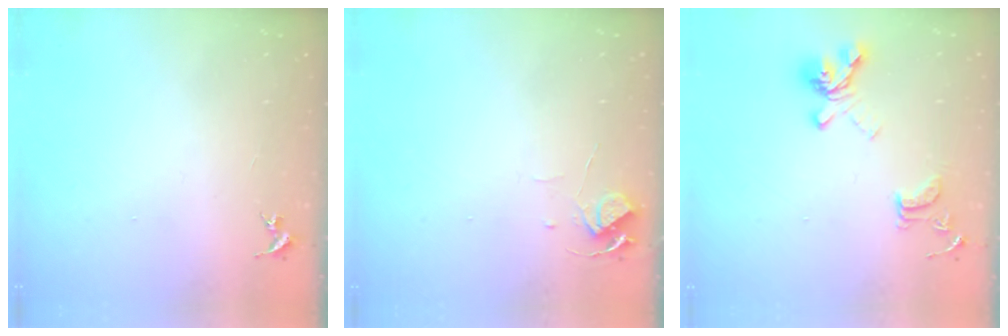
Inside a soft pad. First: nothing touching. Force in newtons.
{"total": 6.1, "press": 6.0, "slide": 0.4}
{"total": 15.4, "press": 15.3, "slide": 1.4}